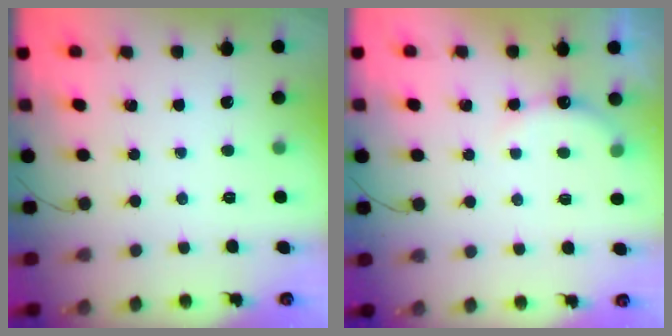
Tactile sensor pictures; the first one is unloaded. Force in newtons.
{"total": 4.9, "press": 4.8, "slide": 0.9}